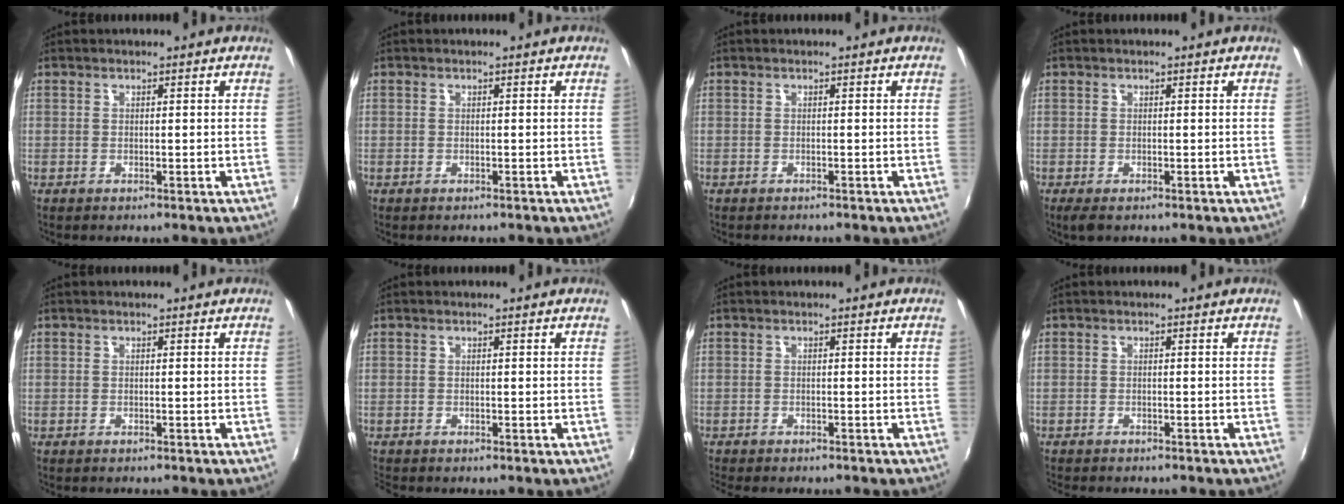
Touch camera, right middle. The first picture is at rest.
{"total": 0.0}
{"total": 1.0, "force": [-0.9, 0.3, 0.2], "torque": [-0.008, -0.005, -0.013]}
{"total": 2.0, "force": [-1.2, 0.8, 1.5], "torque": [-0.028, -0.007, -0.018]}
{"total": 0.6, "force": [-0.6, 0.2, 0.2], "torque": [-0.005, -0.002, -0.009]}
{"total": 1.0, "force": [-1.0, 0.3, 0.3], "torque": [-0.006, -0.004, -0.017]}
{"total": 3.7, "force": [-3.3, 0.8, 1.5], "torque": [-0.037, -0.016, -0.053]}
{"total": 3.0, "force": [-2.7, 0.6, 1.0], "torque": [-0.028, -0.014, -0.045]}